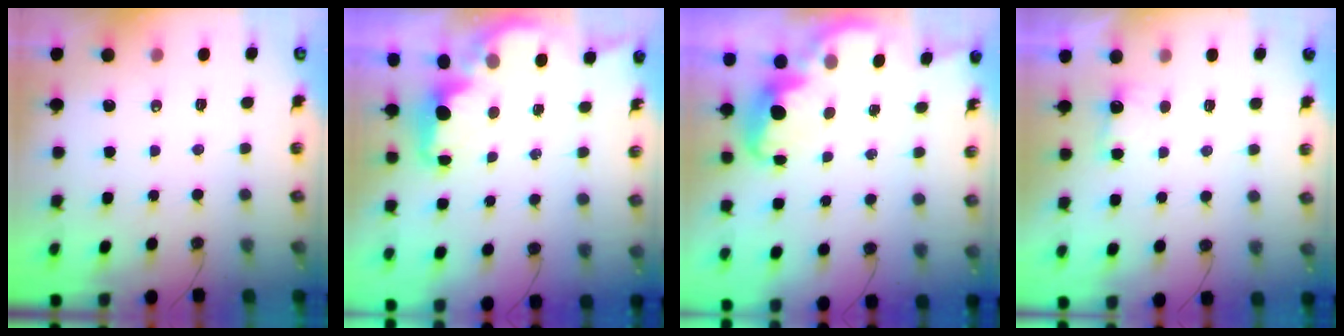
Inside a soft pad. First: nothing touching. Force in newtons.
{"total": 2.0, "press": 1.8, "slide": 0.7}
{"total": 2.7, "press": 2.6, "slide": 0.5}
{"total": 2.4, "press": 2.3, "slide": 0.8}